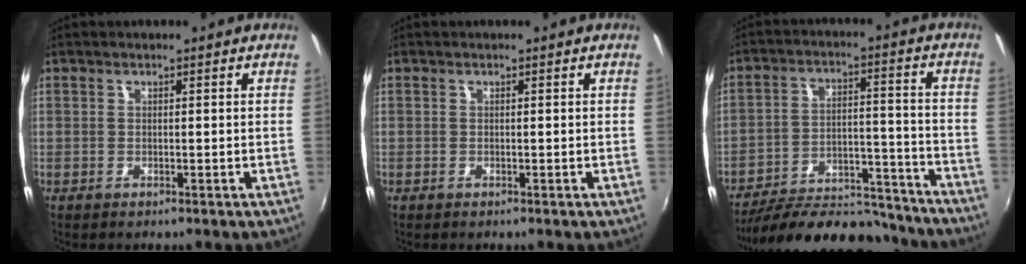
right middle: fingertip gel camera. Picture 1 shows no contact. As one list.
[{"total": 0.0}, {"total": 22.1, "force": [-19.8, 6.7, 7.4], "torque": [-0.138, 0.025, -0.267]}]